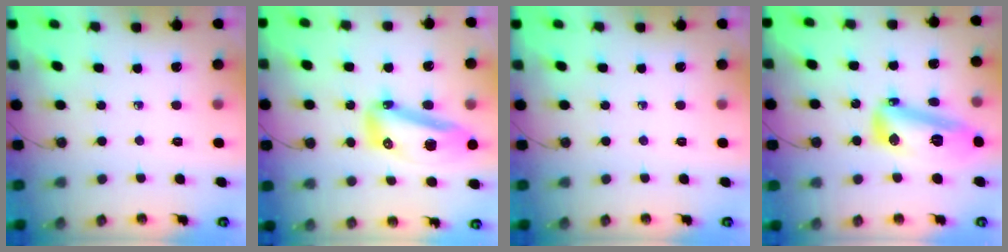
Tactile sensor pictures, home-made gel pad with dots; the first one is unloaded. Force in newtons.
{"total": 17.6, "press": 16.0, "slide": 7.2}
{"total": 0.0}
{"total": 15.0, "press": 15.0, "slide": 1.3}